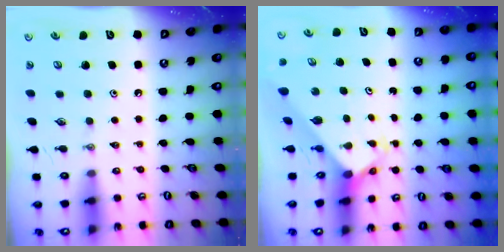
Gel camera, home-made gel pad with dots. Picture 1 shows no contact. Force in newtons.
{"total": 2.6, "press": 2.6, "slide": 0.2}